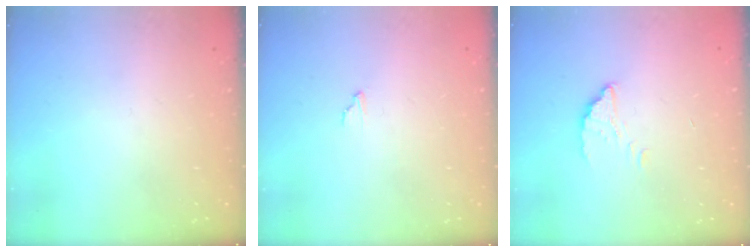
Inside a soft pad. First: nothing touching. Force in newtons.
{"total": 2.3, "press": 2.3, "slide": 0.1}
{"total": 2.5, "press": 2.5, "slide": 0.1}